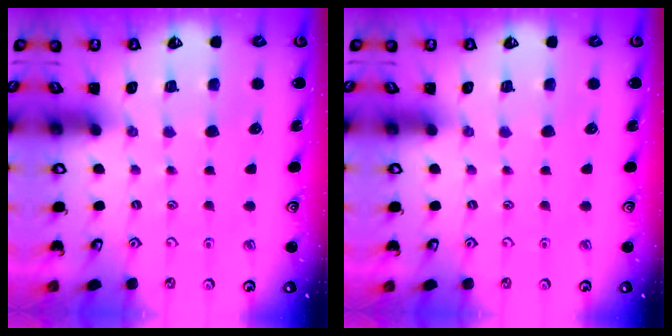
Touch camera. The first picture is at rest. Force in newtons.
{"total": 0.0}